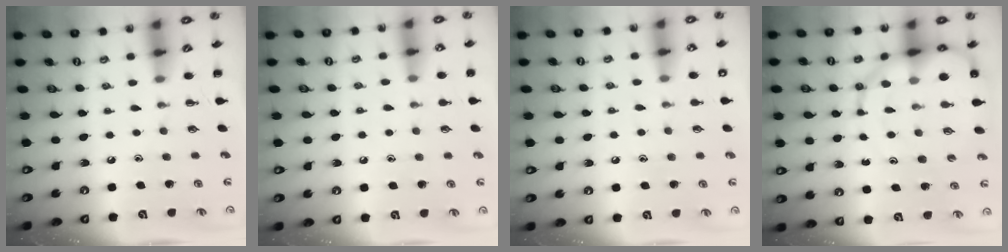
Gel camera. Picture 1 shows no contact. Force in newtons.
{"total": 5.9, "press": 5.5, "slide": 1.9}
{"total": 6.6, "press": 6.5, "slide": 1.2}
{"total": 13.6, "press": 13.2, "slide": 3.5}